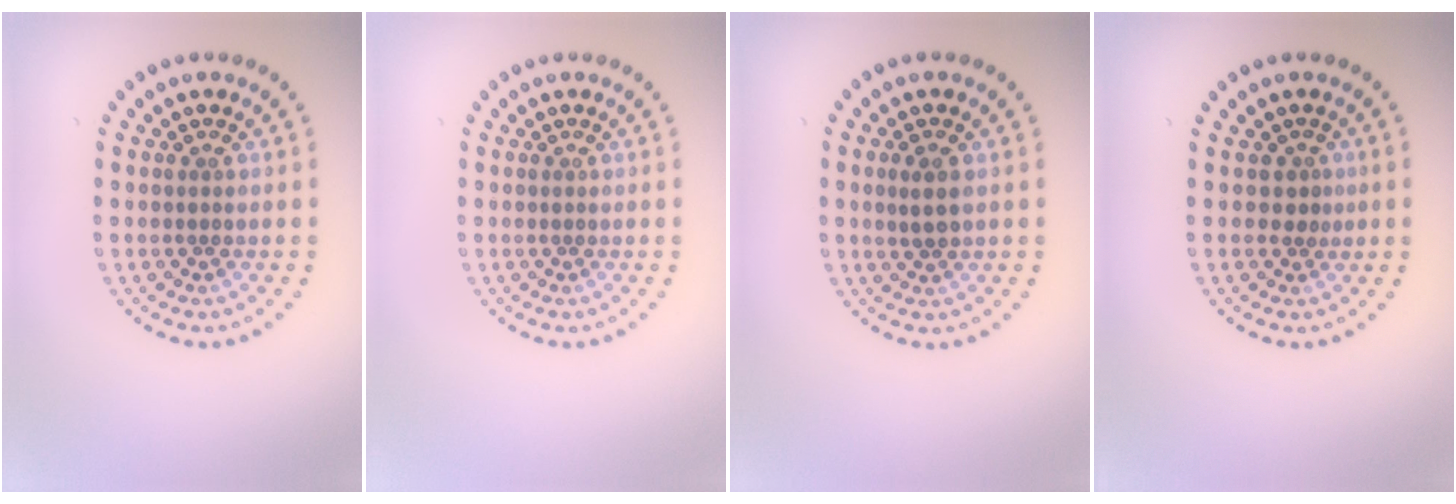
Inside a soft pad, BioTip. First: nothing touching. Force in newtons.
{"total": 0.0}
{"total": 1.3, "press": 1.2, "slide": 0.6}
{"total": 1.3, "press": 0.9, "slide": 0.9}